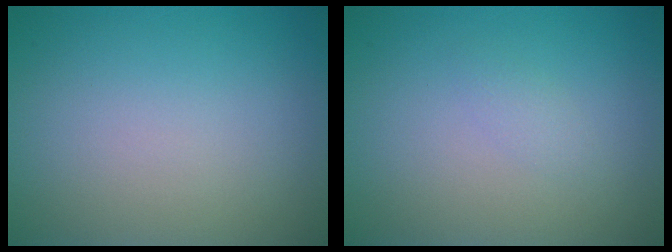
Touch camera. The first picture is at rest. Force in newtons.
{"total": 0.9, "press": 0.9, "slide": 0.0}